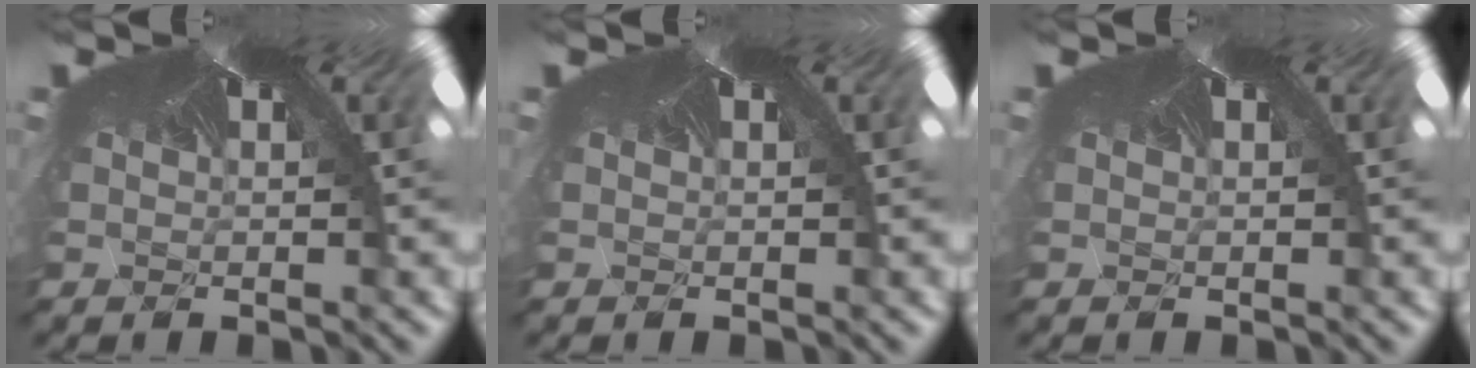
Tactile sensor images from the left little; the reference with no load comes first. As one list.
[{"total": 0.0}, {"total": 0.0}]